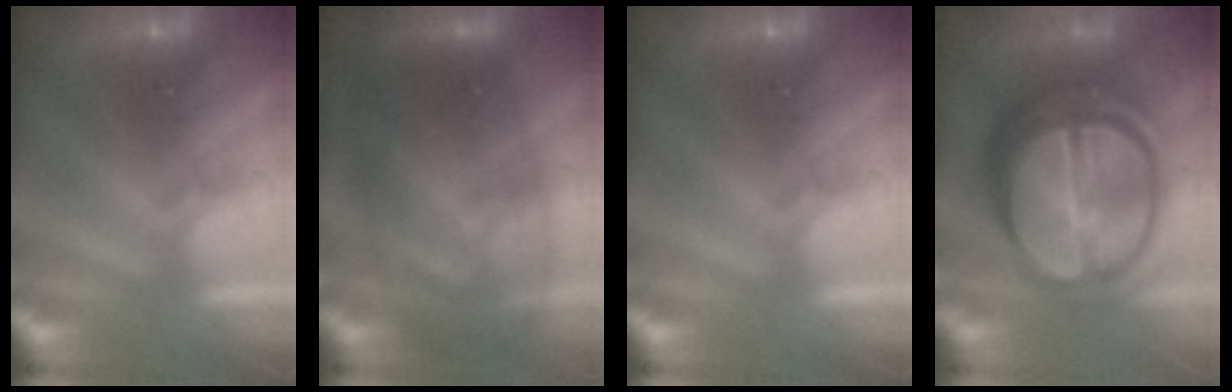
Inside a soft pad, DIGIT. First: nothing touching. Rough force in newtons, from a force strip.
{"total": 11.8}
{"total": 0.0}
{"total": 7.1}